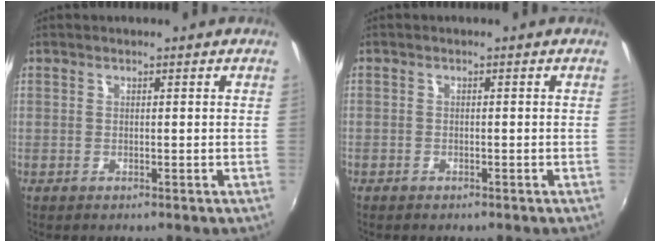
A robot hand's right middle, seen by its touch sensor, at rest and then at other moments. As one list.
[{"total": 1.3, "force": [-0.9, 0.9, 0.0], "torque": [-0.005, 0.004, -0.013]}]